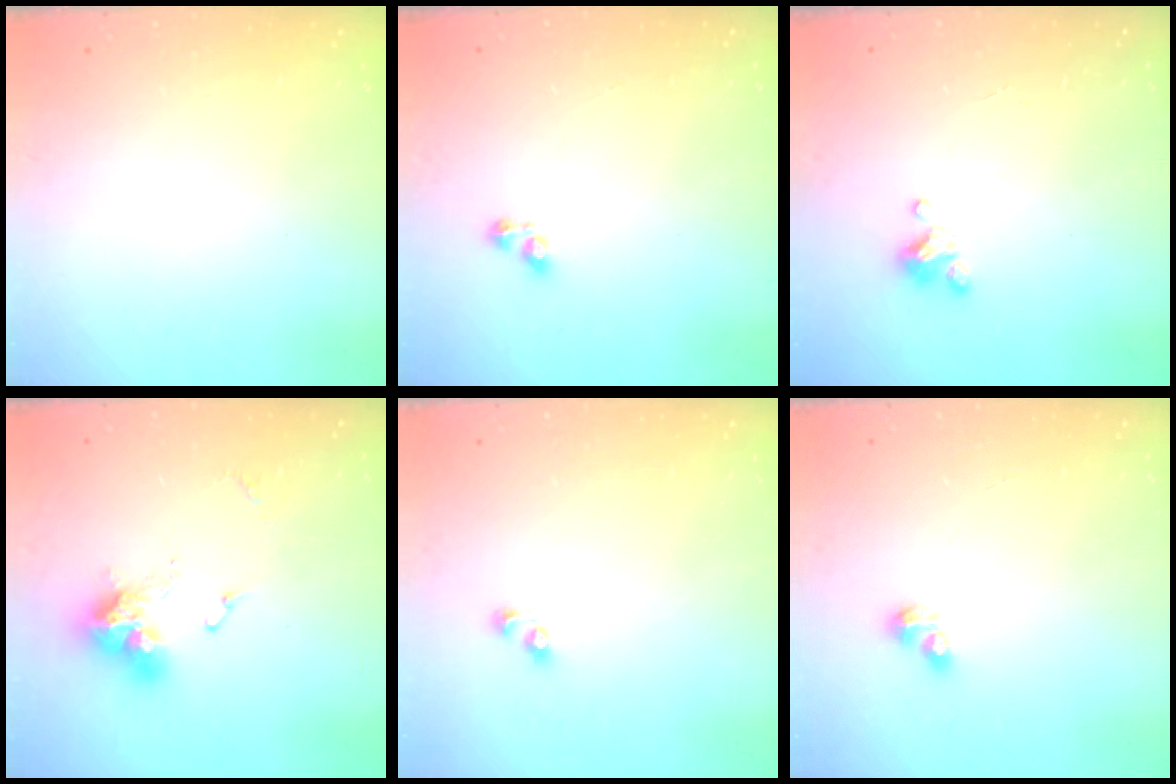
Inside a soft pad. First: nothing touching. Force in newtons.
{"total": 2.9, "press": 2.9, "slide": 0.4}
{"total": 3.4, "press": 3.4, "slide": 0.2}
{"total": 11.5, "press": 11.4, "slide": 1.4}
{"total": 2.3, "press": 2.3, "slide": 0.2}
{"total": 3.5, "press": 3.5, "slide": 0.5}